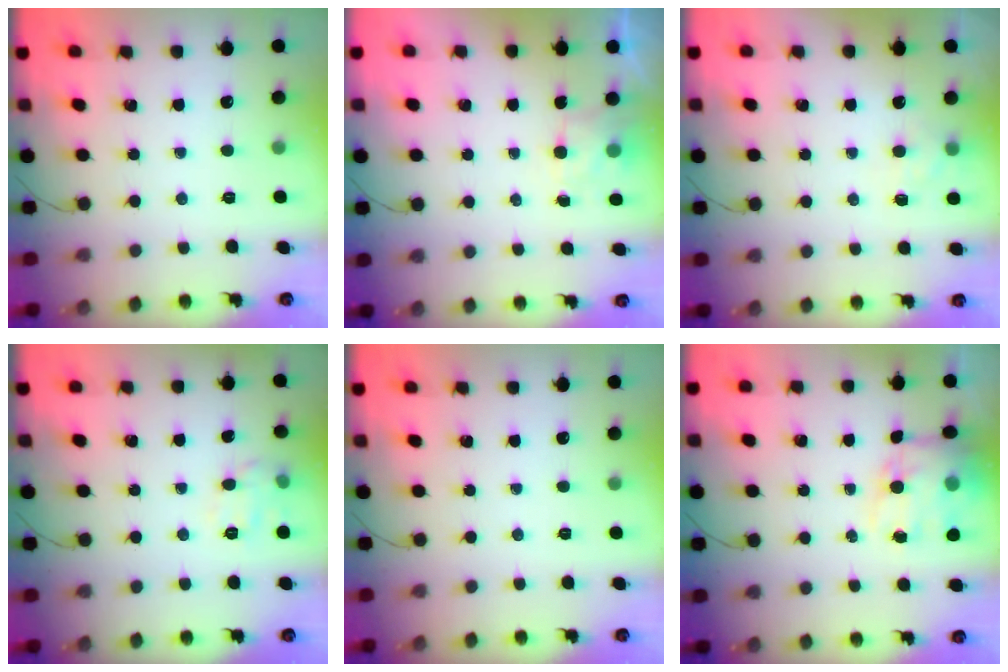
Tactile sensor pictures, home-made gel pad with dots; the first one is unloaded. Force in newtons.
{"total": 2.5, "press": 2.1, "slide": 1.4}
{"total": 6.8, "press": 6.6, "slide": 1.5}
{"total": 8.4, "press": 8.3, "slide": 1.3}
{"total": 0.0}
{"total": 12.6, "press": 12.2, "slide": 3.2}